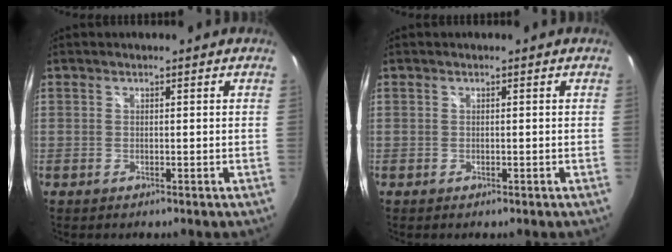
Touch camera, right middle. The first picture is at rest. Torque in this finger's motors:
{"motor_torque": [-0.10, -0.09, 0.04, 0.00]}